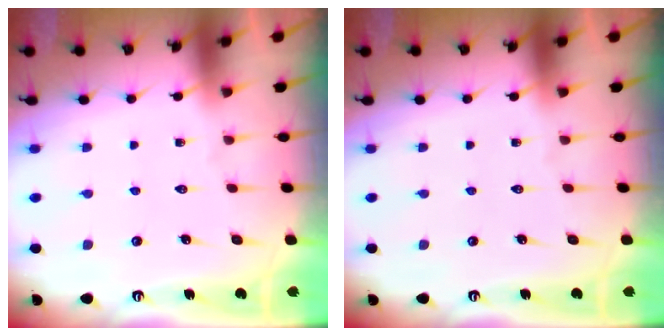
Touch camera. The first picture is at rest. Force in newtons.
{"total": 0.0}